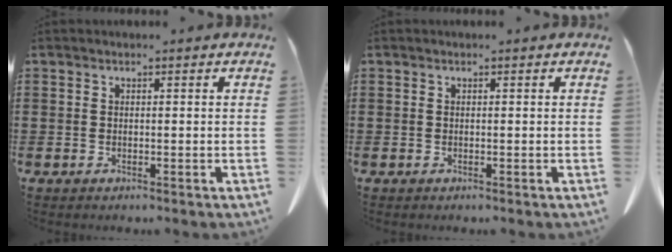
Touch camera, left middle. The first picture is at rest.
{"total": 0.0}